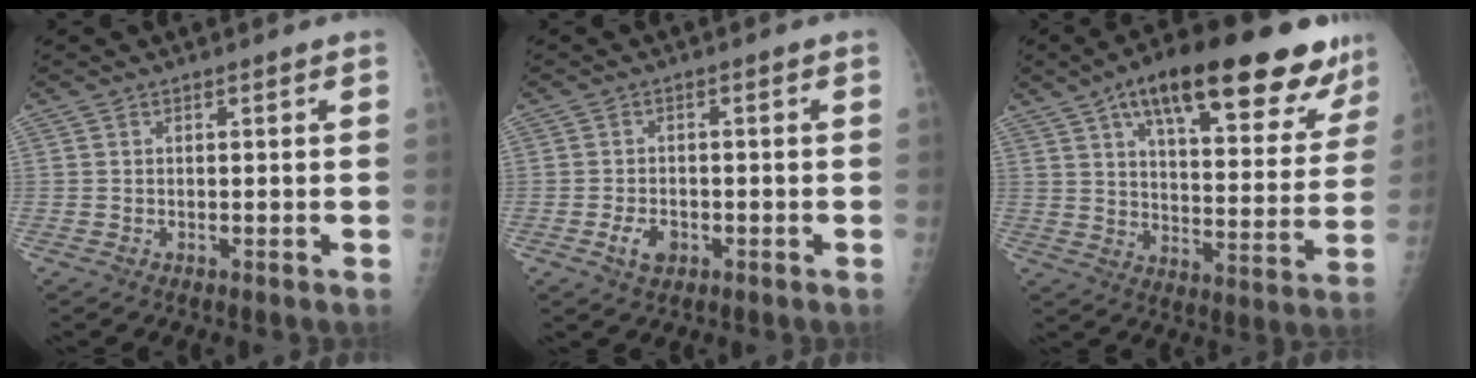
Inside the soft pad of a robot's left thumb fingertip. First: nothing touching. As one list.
[{"total": 3.6, "force": [-1.5, 2.3, 2.3], "torque": [-0.037, 0.008, -0.023]}, {"total": 27.3, "force": [16.5, 9.2, 19.6], "torque": [-0.252, -0.025, 0.242]}]